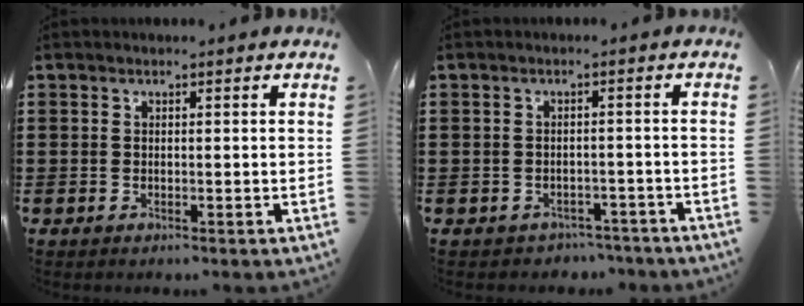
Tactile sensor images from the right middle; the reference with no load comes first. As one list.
[{"total": 2.0, "force": [-1.9, 0.6, -0.2], "torque": [-0.005, 0.002, -0.043]}]